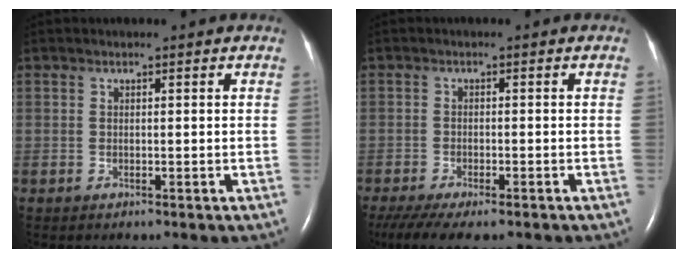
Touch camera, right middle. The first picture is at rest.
{"total": 10.9, "force": [-8.1, 3.4, 6.4], "torque": [-0.116, -0.015, -0.120]}